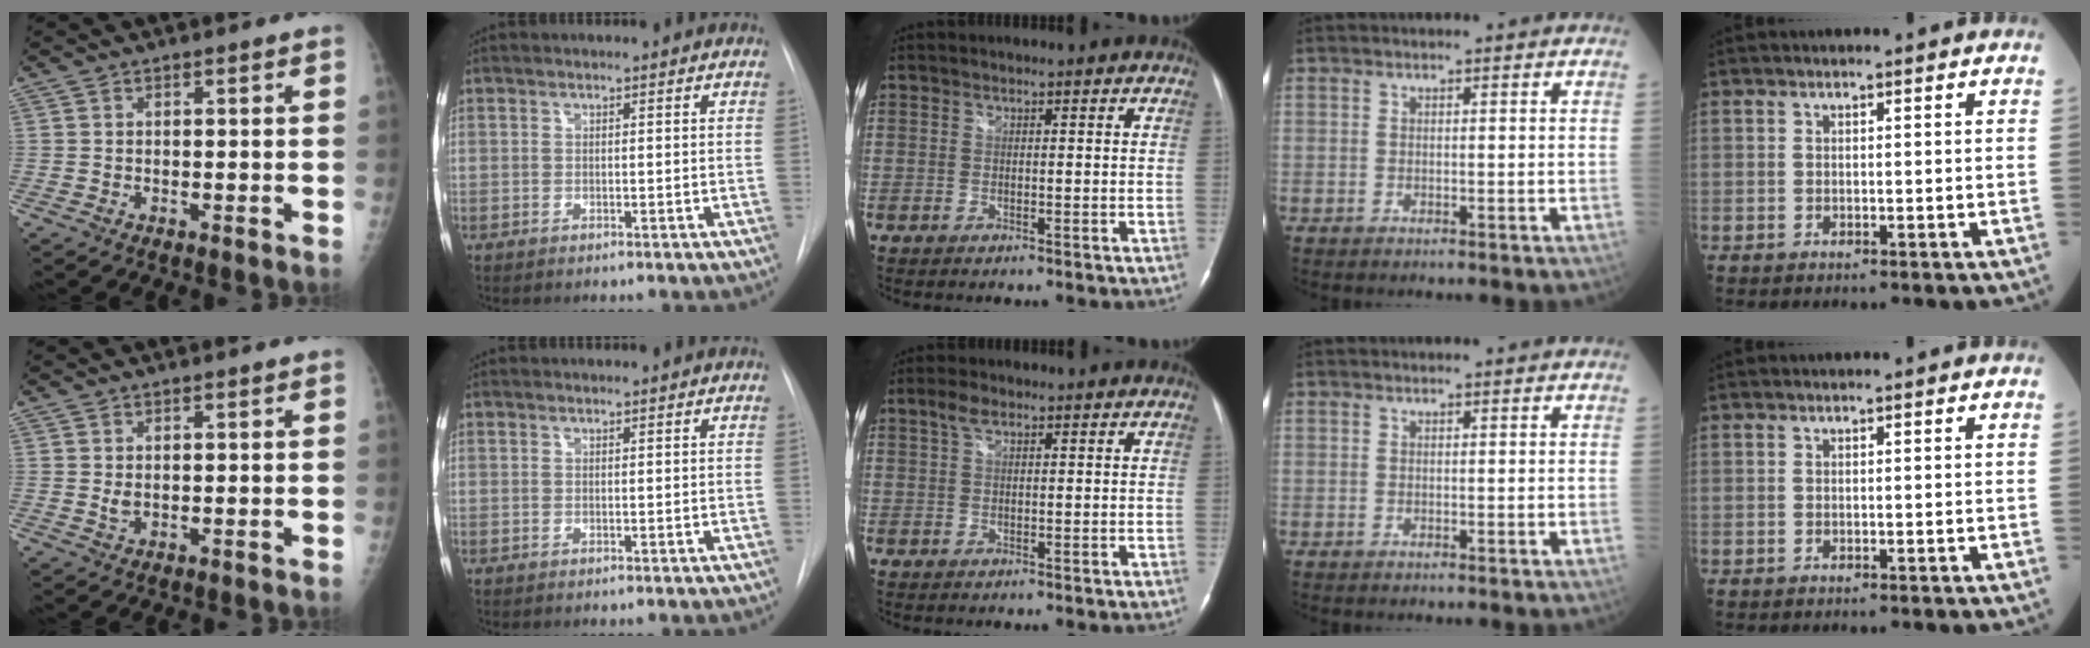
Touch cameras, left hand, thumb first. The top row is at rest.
{"thumb": {"total": 2.0, "force": [0.9, 0.9, 1.5], "torque": [-0.025, -0.008, 0.020]}, "middle": {"total": 2.0, "force": [1.2, 0.9, 1.4], "torque": [-0.034, 0.014, 0.025]}}